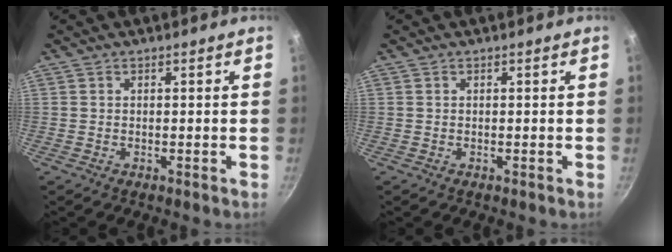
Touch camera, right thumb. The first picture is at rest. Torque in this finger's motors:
{"motor_torque": [0.00, 0.00, 0.09, 0.02, 0.00]}